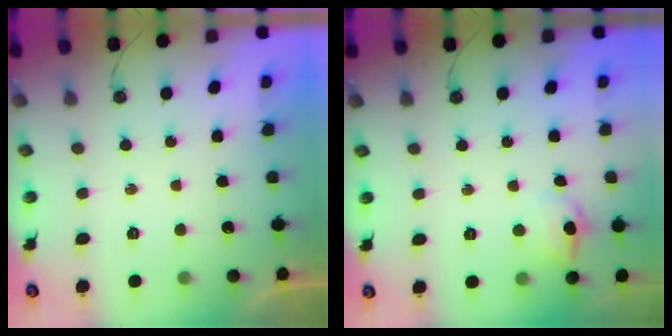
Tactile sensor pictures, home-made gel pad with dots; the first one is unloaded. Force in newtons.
{"total": 7.3, "press": 7.2, "slide": 1.3}